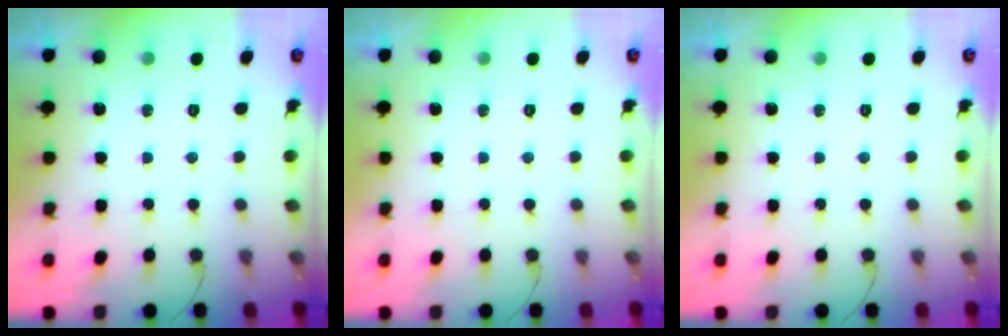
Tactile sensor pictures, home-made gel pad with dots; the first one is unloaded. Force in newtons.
{"total": 0.0}
{"total": 0.0}